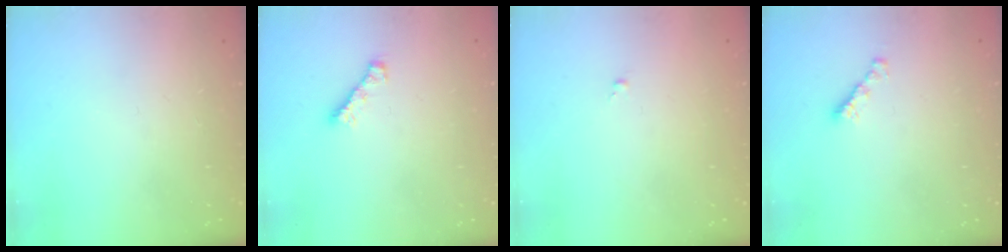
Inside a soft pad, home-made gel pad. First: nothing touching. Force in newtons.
{"total": 1.9, "press": 1.8, "slide": 0.6}
{"total": 0.0}
{"total": 2.5, "press": 2.5, "slide": 0.5}